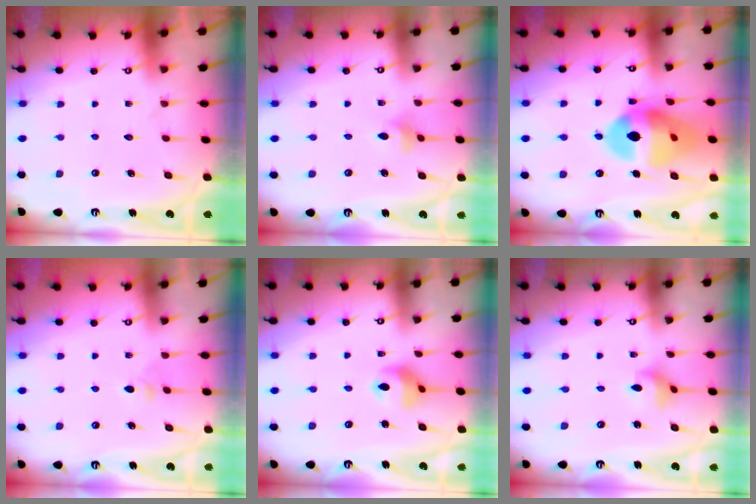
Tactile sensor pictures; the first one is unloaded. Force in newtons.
{"total": 4.9, "press": 4.8, "slide": 1.1}
{"total": 17.7, "press": 17.6, "slide": 1.8}
{"total": 2.5, "press": 2.4, "slide": 0.6}
{"total": 7.2, "press": 7.2, "slide": 0.4}
{"total": 3.3, "press": 3.3, "slide": 0.5}